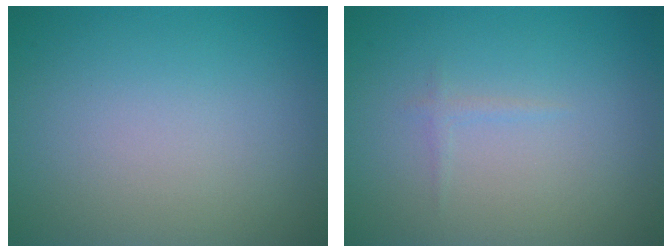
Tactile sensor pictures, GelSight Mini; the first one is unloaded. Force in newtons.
{"total": 0.6, "press": 0.6, "slide": 0.0}